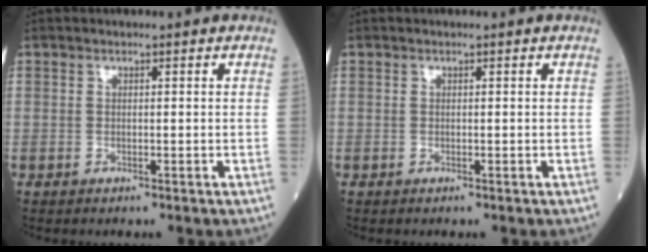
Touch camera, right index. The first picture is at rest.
{"total": 0.0}